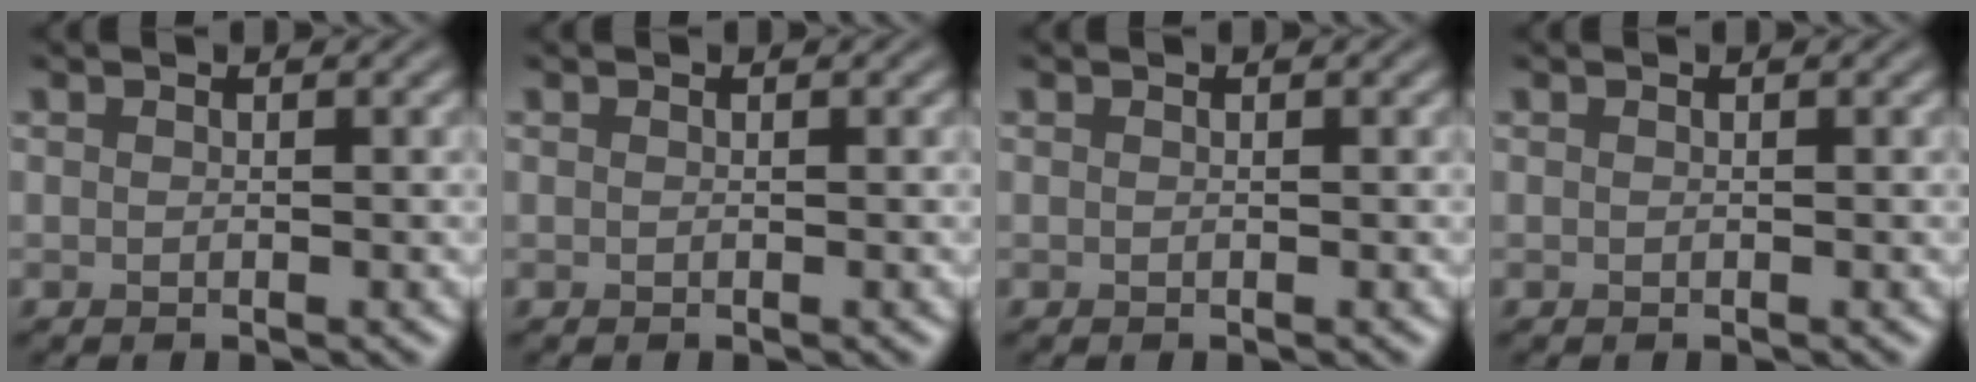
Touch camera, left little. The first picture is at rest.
{"total": 0.0}
{"total": 0.0}
{"total": 0.0}